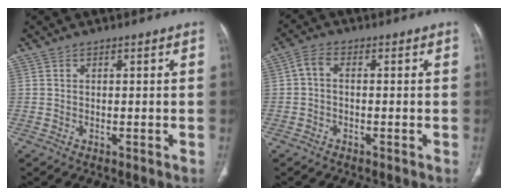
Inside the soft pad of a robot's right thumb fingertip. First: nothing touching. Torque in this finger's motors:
{"motor_torque": [0.07, -0.07, 0.42, -0.28, 0.10]}